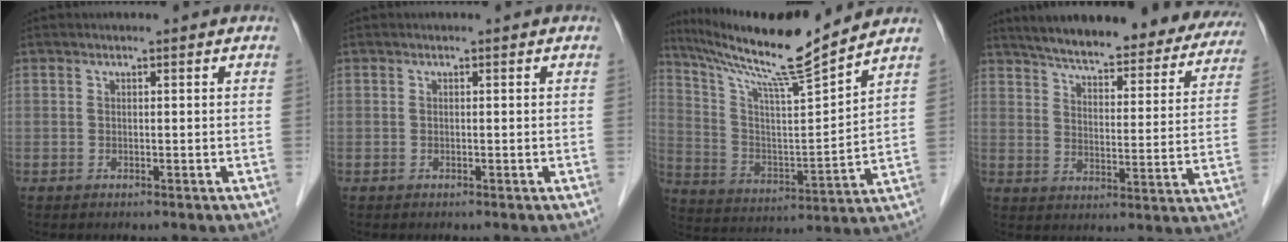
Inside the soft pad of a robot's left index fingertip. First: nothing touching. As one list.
[{"total": 0.0}, {"total": 15.9, "force": [13.9, -1.6, 7.5], "torque": [-0.145, -0.011, 0.242]}, {"total": 26.6, "force": [23.5, 6.1, 10.8], "torque": [-0.150, -0.029, 0.285]}]